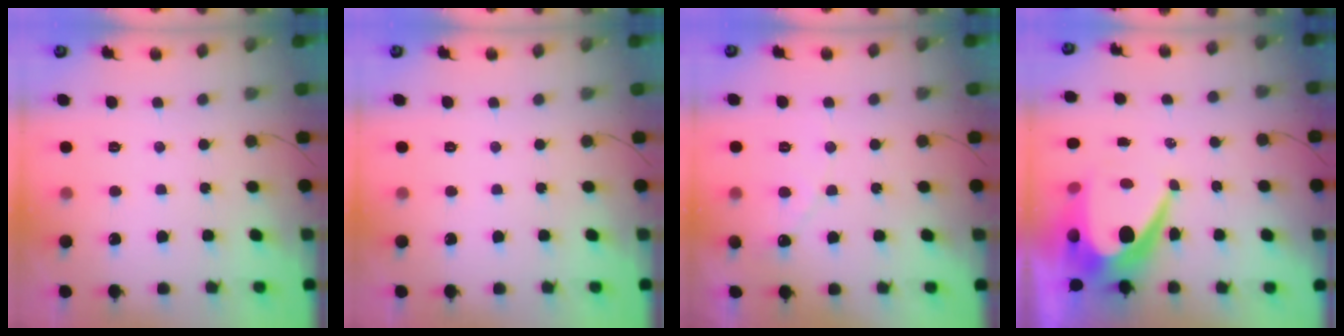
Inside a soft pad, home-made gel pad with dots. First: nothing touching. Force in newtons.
{"total": 0.0}
{"total": 4.5, "press": 4.5, "slide": 0.4}
{"total": 10.6, "press": 10.6, "slide": 0.8}